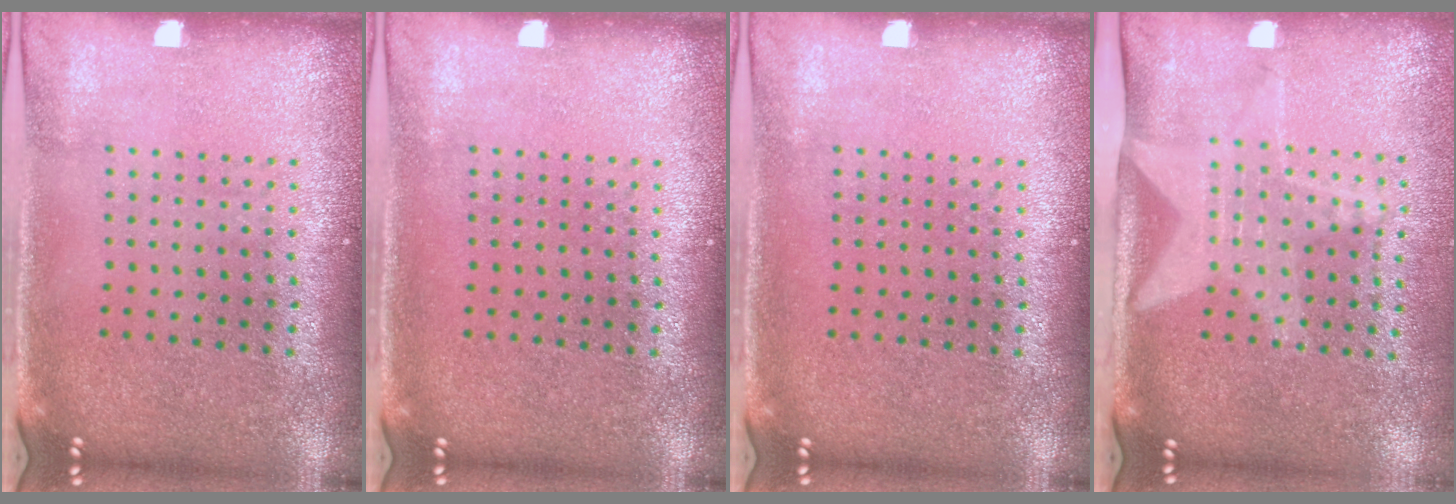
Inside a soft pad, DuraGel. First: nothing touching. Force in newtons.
{"total": 0.0}
{"total": 0.0}
{"total": 2.0, "press": 1.6, "slide": 1.2}